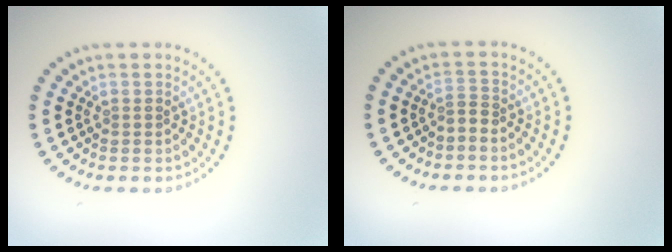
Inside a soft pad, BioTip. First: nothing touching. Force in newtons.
{"total": 1.1, "press": 0.5, "slide": 1.0}